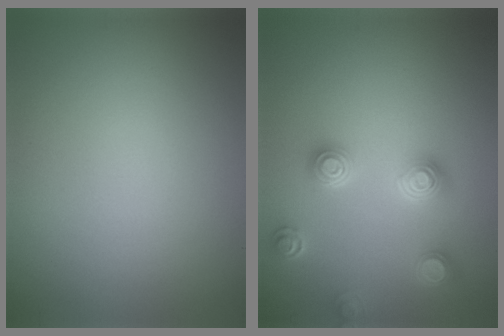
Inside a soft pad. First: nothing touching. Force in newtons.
{"total": 3.8, "press": 3.2, "slide": 2.1}